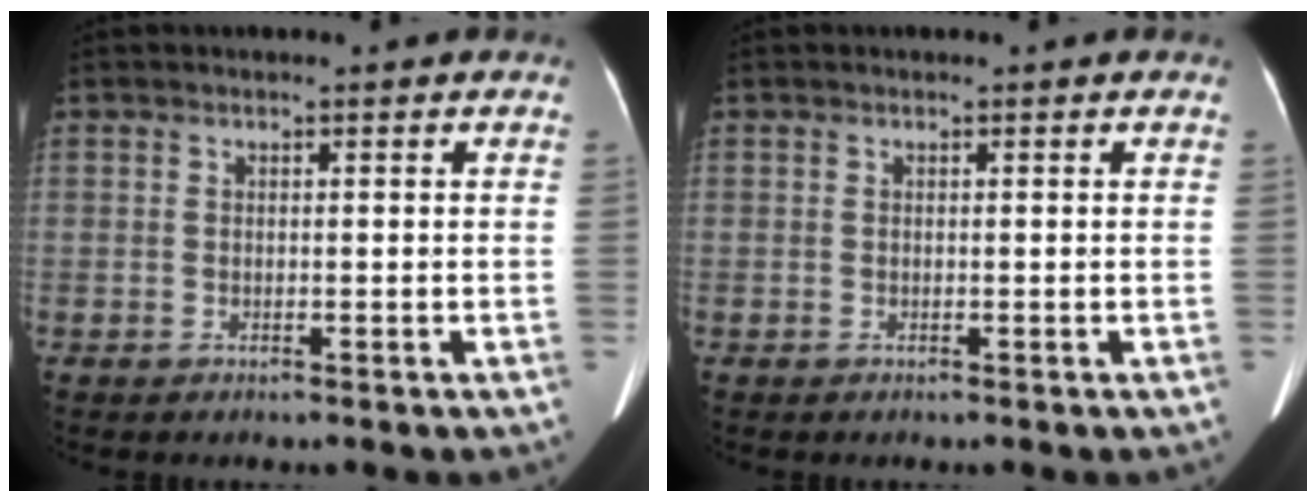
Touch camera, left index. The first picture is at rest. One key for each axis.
{"total": 0.0}